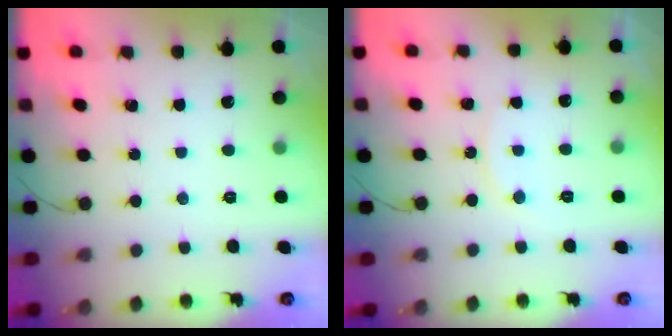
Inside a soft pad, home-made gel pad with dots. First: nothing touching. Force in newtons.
{"total": 5.1, "press": 5.1, "slide": 0.2}